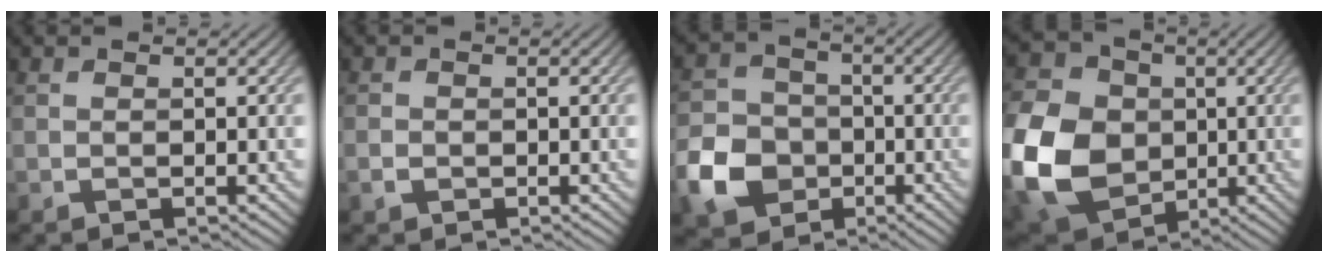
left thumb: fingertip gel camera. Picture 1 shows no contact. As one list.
[{"total": 1.4, "force": [-0.5, 1.1, 0.6], "torque": [-0.013, -0.005, -0.014]}, {"total": 8.9, "force": [-3.4, 7.1, 4.0], "torque": [-0.103, -0.014, -0.079]}, {"total": 16.7, "force": [-2.3, 13.3, 9.7], "torque": [-0.279, -0.013, -0.049]}]